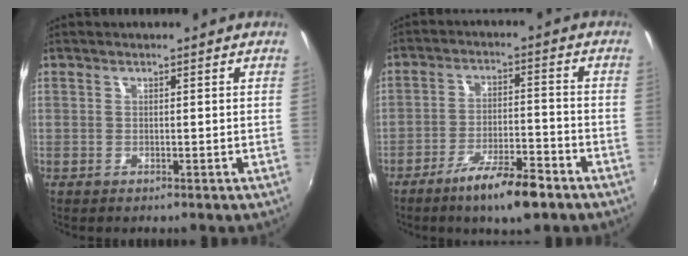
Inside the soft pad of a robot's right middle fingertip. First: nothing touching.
{"total": 9.9, "force": [-6.9, 1.9, 6.8], "torque": [-0.135, -0.009, -0.113]}